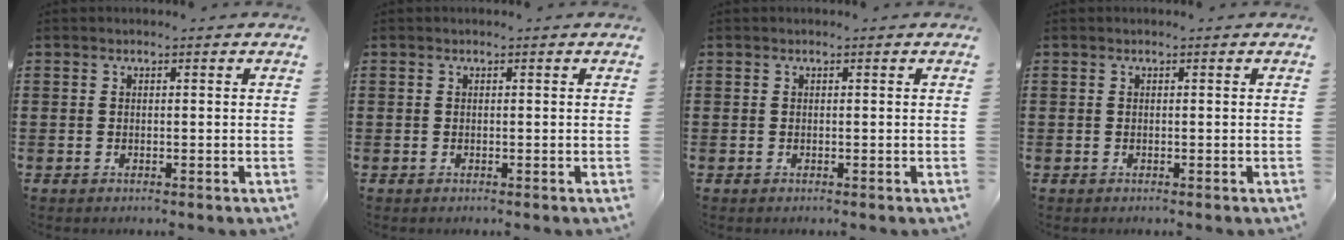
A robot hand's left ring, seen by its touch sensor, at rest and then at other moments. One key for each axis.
{"total": 0.0}
{"total": 0.0}
{"total": 0.0}